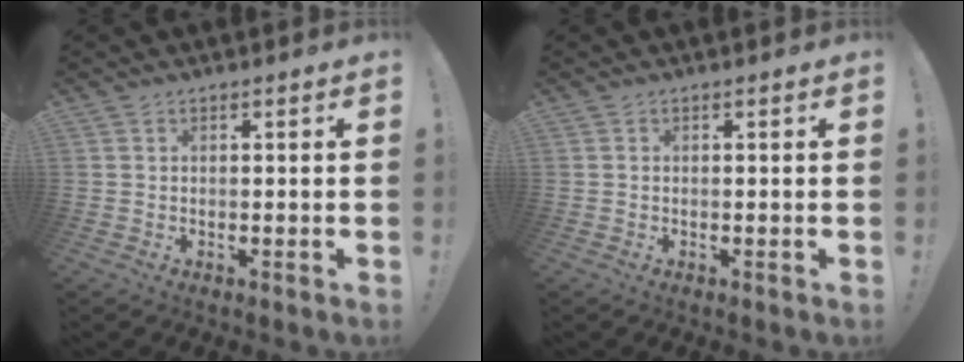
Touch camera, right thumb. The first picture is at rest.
{"total": 0.0}